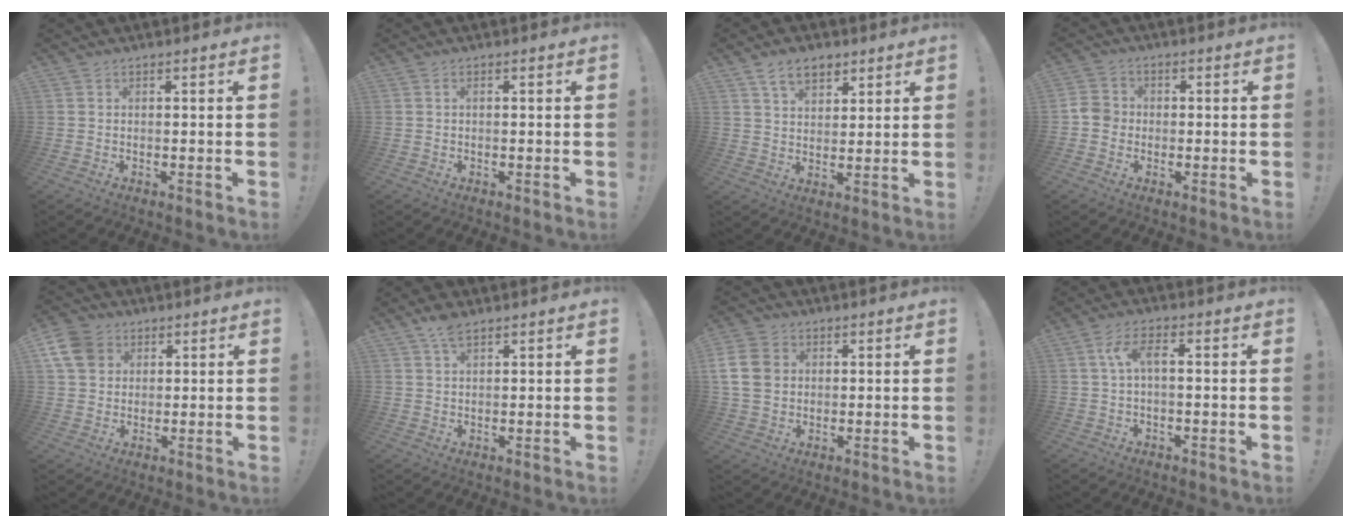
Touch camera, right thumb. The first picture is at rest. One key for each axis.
{"total": 0.5, "fx": 0.0, "fy": 0.2, "fz": 0.5, "tx": -0.012, "ty": 0.002, "tz": 0.000}
{"total": 8.1, "fx": 5.0, "fy": 4.7, "fz": 4.3, "tx": -0.069, "ty": -0.014, "tz": 0.094}
{"total": 5.3, "fx": -1.4, "fy": 4.7, "fz": 1.9, "tx": -0.042, "ty": 0.022, "tz": -0.023}
{"total": 10.1, "fx": 3.8, "fy": 8.3, "fz": 4.4, "tx": -0.084, "ty": -0.017, "tz": 0.077}
{"total": 4.7, "fx": 3.0, "fy": 1.9, "fz": 3.1, "tx": -0.052, "ty": -0.011, "tz": 0.053}
{"total": 11.6, "fx": 2.0, "fy": 9.5, "fz": 6.4, "tx": -0.125, "ty": 0.000, "tz": 0.044}
{"total": 6.2, "fx": 0.6, "fy": 2.0, "fz": 5.9, "tx": -0.123, "ty": 0.005, "tz": 0.006}